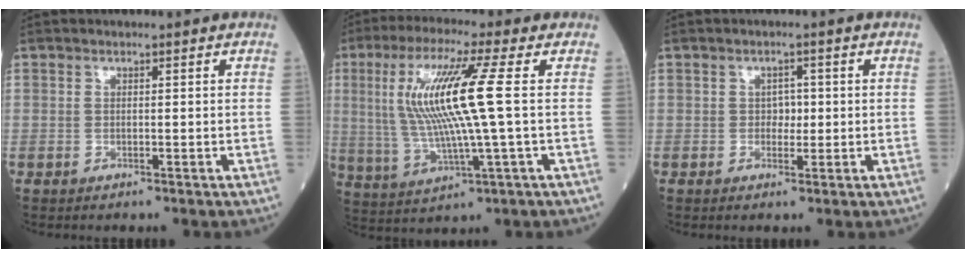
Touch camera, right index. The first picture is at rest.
{"total": 13.3, "force": [2.0, -0.3, 13.2], "torque": [-0.279, 0.003, 0.036]}
{"total": 1.9, "force": [0.0, 1.3, 1.3], "torque": [-0.012, 0.003, -0.001]}